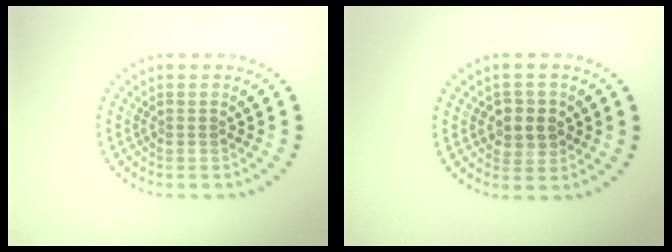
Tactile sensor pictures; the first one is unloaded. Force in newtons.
{"total": 2.7, "press": 2.6, "slide": 0.7}